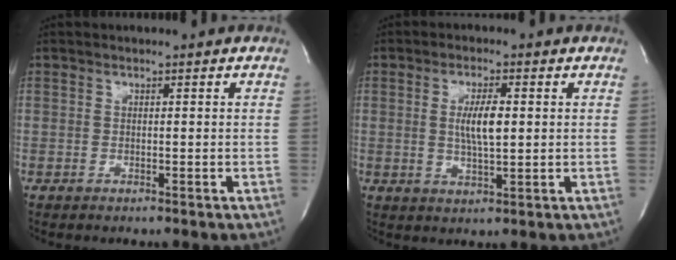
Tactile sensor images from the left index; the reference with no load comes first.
{"total": 5.0, "force": [0.5, 1.1, 4.9], "torque": [-0.093, -0.003, 0.008]}